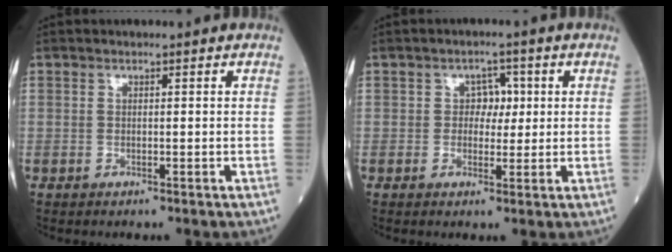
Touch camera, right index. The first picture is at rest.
{"total": 3.1, "force": [0.4, 2.3, 2.0], "torque": [-0.019, 0.007, 0.003]}